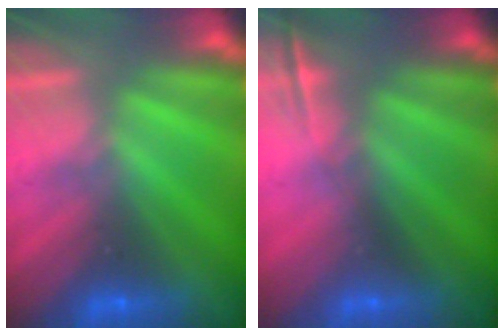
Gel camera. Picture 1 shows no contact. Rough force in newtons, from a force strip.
{"total": 1.8}